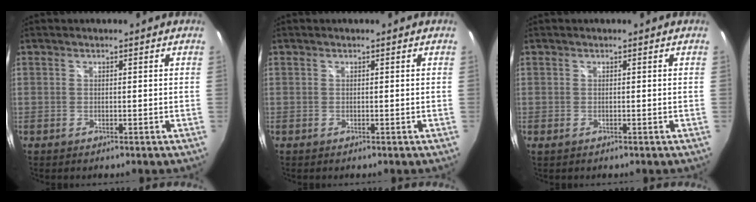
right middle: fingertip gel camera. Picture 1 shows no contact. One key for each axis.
{"total": 0.0}
{"total": 0.5, "fx": 0.0, "fy": 0.0, "fz": 0.5, "tx": -0.010, "ty": 0.003, "tz": -0.001}